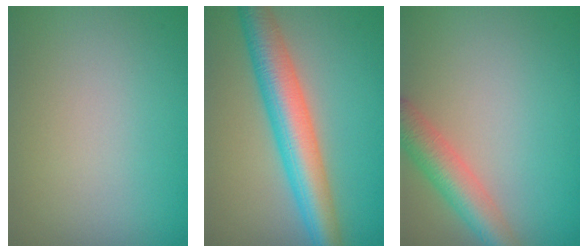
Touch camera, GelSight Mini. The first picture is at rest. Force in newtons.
{"total": 7.5, "press": 7.5, "slide": 0.1}
{"total": 4.5, "press": 4.5, "slide": 0.2}